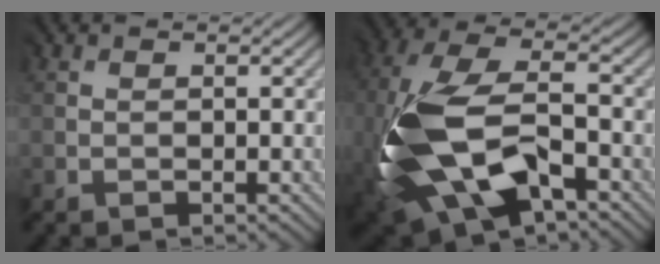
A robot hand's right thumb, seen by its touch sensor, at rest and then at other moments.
{"total": 14.1, "force": [-4.0, 7.4, 11.4], "torque": [-0.281, -0.008, -0.073]}